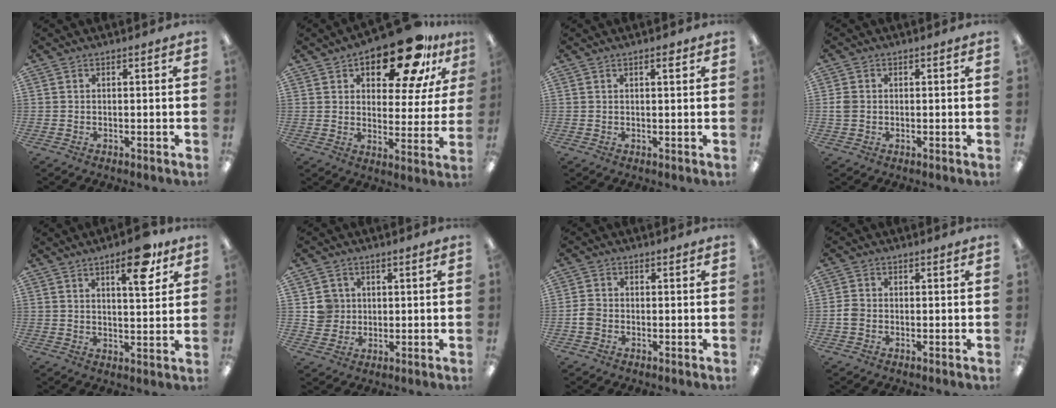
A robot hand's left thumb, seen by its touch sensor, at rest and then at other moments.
{"total": 18.6, "force": [13.3, 7.5, 10.6], "torque": [-0.159, -0.077, 0.222]}
{"total": 1.6, "force": [1.1, 0.4, 1.1], "torque": [-0.015, -0.002, 0.018]}
{"total": 2.7, "force": [0.1, 2.3, 1.5], "torque": [-0.027, 0.006, 0.002]}
{"total": 10.6, "force": [6.3, 3.6, 7.7], "torque": [-0.099, -0.029, 0.098]}
{"total": 5.4, "force": [1.1, 5.3, 0.6], "torque": [-0.014, 0.005, 0.022]}
{"total": 2.9, "force": [-0.9, 2.4, 1.4], "torque": [-0.022, 0.007, -0.016]}
{"total": 2.6, "force": [-0.5, 2.1, 1.3], "torque": [-0.023, 0.005, -0.009]}